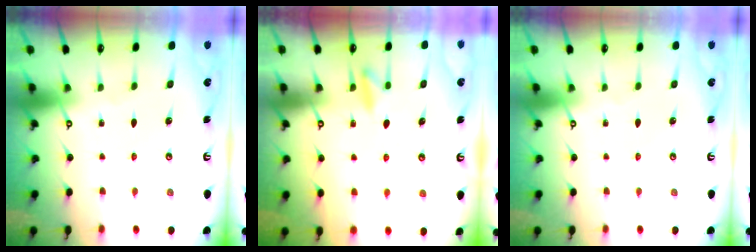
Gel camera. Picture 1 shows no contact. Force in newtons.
{"total": 7.3, "press": 7.2, "slide": 1.3}
{"total": 0.0}